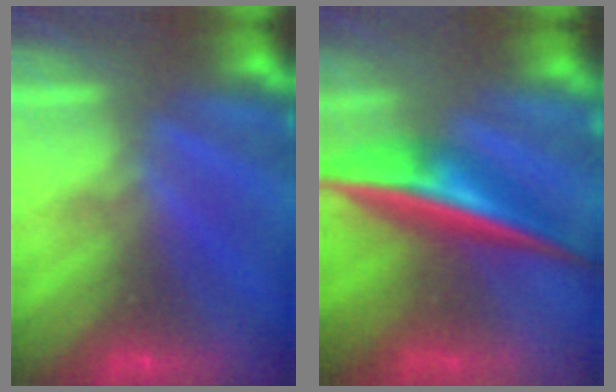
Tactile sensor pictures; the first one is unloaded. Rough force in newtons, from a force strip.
{"total": 9.2}